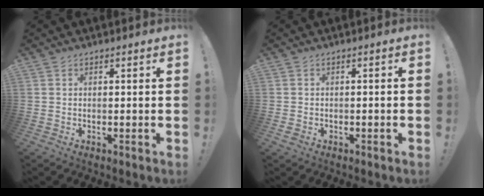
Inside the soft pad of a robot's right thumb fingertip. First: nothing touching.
{"total": 1.8, "force": [-1.3, 0.5, 1.1], "torque": [-0.015, 0.005, -0.022]}